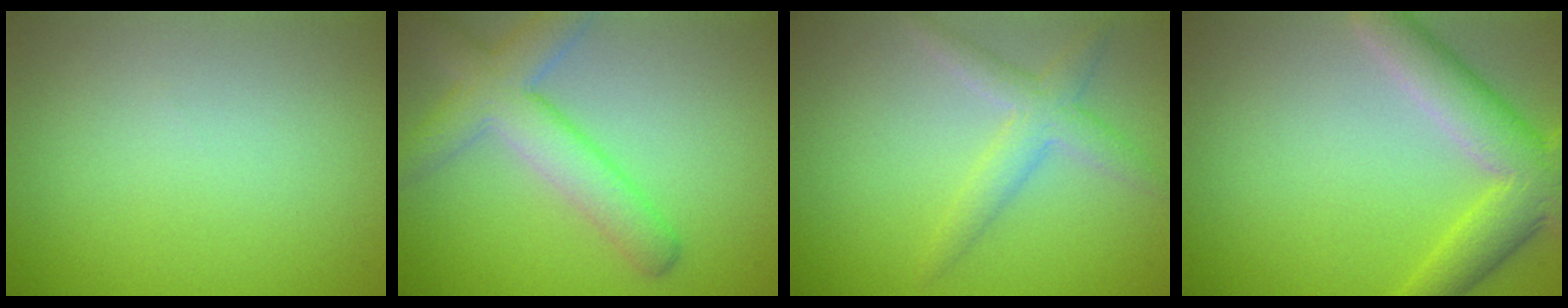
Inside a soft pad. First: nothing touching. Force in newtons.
{"total": 5.5, "press": 5.4, "slide": 0.3}
{"total": 2.7, "press": 2.7, "slide": 0.0}
{"total": 5.9, "press": 5.9, "slide": 0.4}